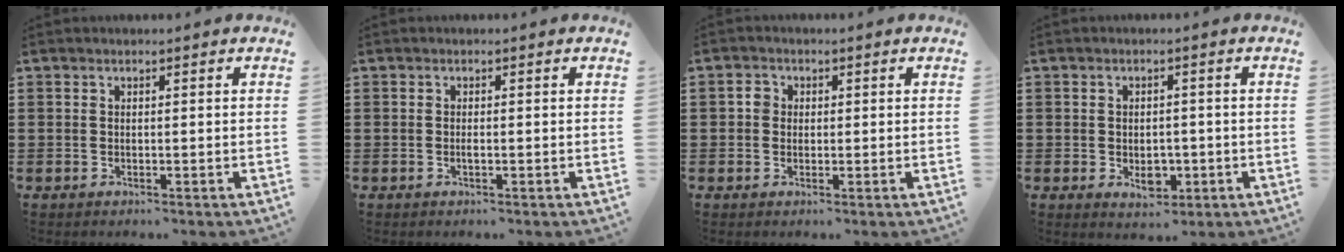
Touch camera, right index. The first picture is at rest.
{"total": 0.6, "force": [-0.2, 0.1, 0.5], "torque": [-0.010, -0.004, -0.002]}
{"total": 1.5, "force": [0.2, 1.3, 0.6], "torque": [-0.014, 0.007, 0.003]}
{"total": 3.7, "force": [-0.8, 2.6, 2.5], "torque": [-0.032, -0.003, -0.017]}